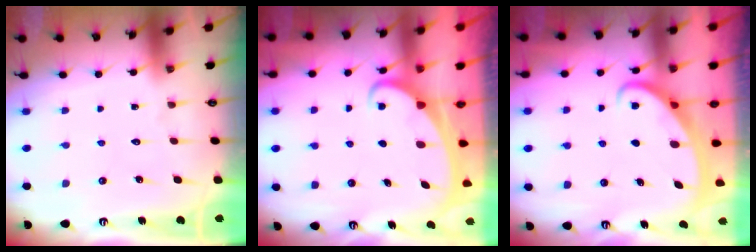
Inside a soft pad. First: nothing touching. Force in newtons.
{"total": 2.1, "press": 2.1, "slide": 0.3}
{"total": 2.7, "press": 2.6, "slide": 0.3}